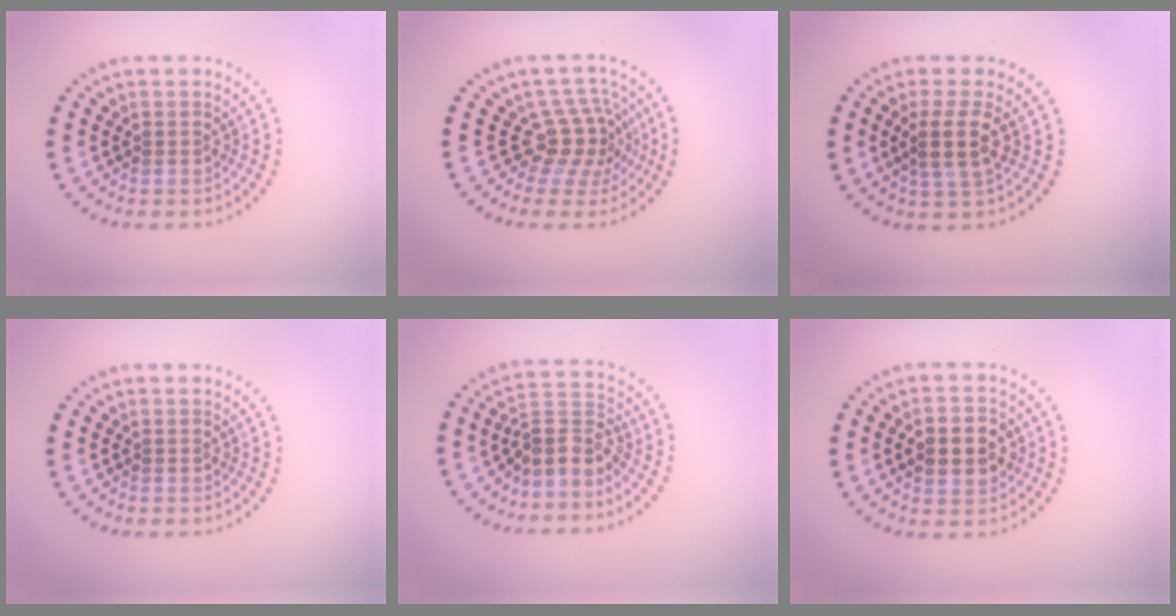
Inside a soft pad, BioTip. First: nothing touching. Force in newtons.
{"total": 3.6, "press": 2.6, "slide": 2.5}
{"total": 3.0, "press": 2.5, "slide": 1.5}
{"total": 0.0}
{"total": 3.3, "press": 2.5, "slide": 2.1}
{"total": 4.5, "press": 4.5, "slide": 0.1}